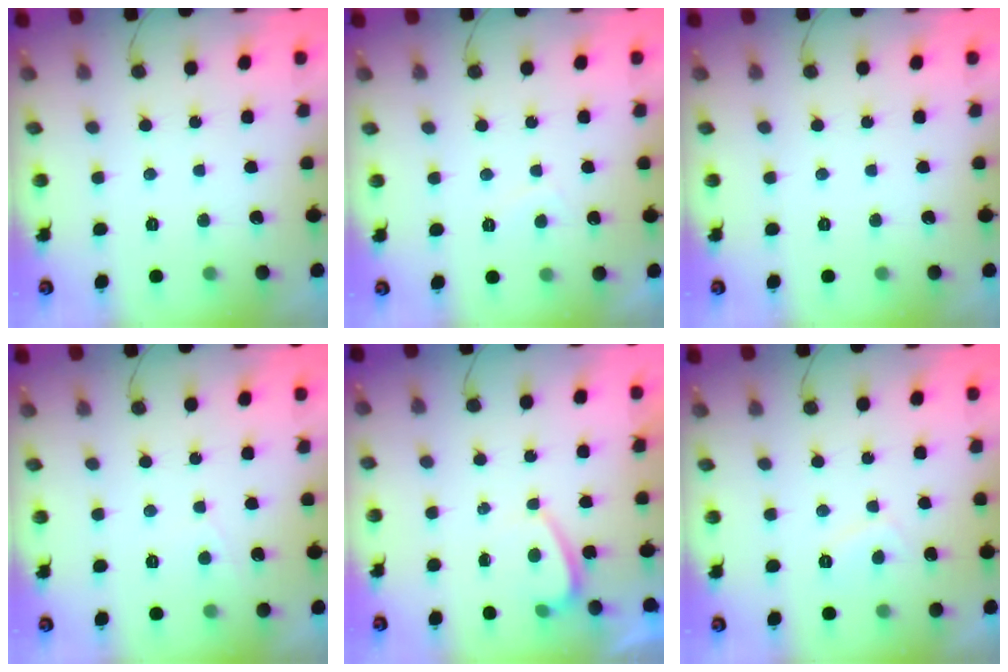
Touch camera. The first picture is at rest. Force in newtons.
{"total": 1.1, "press": 0.9, "slide": 0.6}
{"total": 0.0}
{"total": 2.1, "press": 2.1, "slide": 0.3}
{"total": 1.1, "press": 0.9, "slide": 0.6}
{"total": 1.6, "press": 1.4, "slide": 0.7}